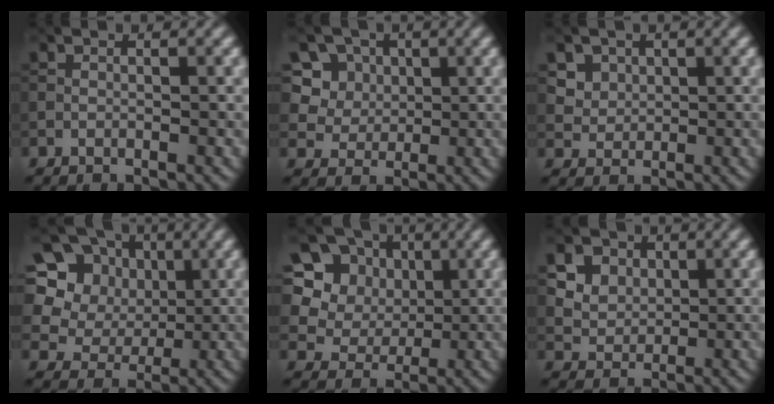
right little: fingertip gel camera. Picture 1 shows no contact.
{"total": 6.3, "force": [2.5, 5.5, 1.9], "torque": [-0.032, 0.010, 0.029]}
{"total": 3.2, "force": [1.3, 2.7, 1.2], "torque": [-0.028, 0.001, 0.020]}
{"total": 12.2, "force": [5.3, 10.2, 4.1], "torque": [-0.134, 0.033, 0.097]}
{"total": 9.6, "force": [4.0, 8.2, 2.9], "torque": [-0.087, 0.019, 0.073]}
{"total": 8.1, "force": [3.5, 6.5, 3.5], "torque": [-0.079, 0.030, 0.046]}